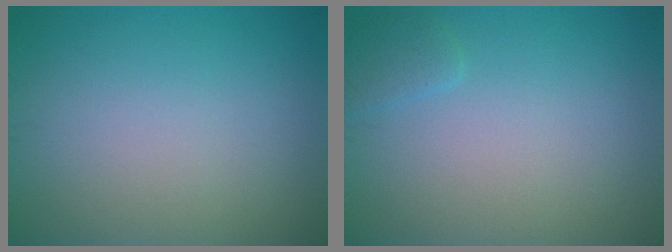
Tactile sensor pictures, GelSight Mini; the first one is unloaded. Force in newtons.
{"total": 1.0, "press": 1.0, "slide": 0.1}